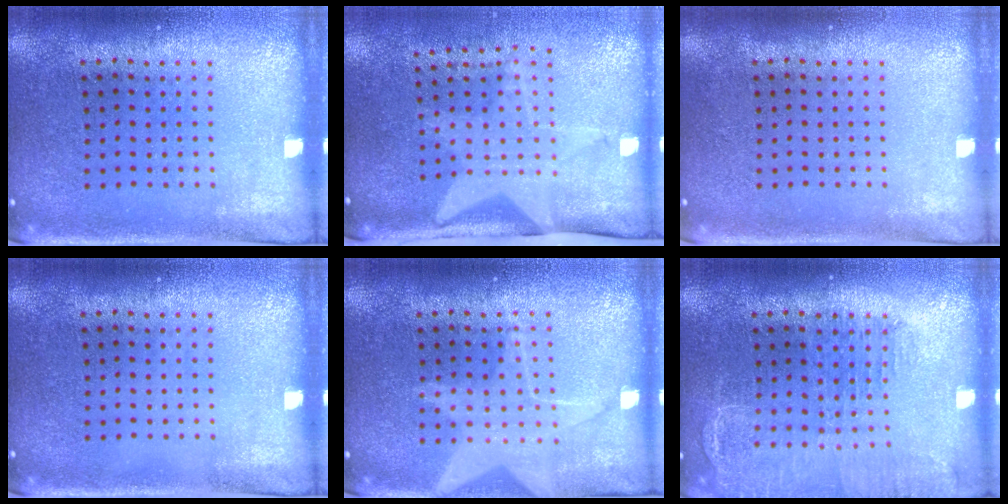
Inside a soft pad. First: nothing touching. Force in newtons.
{"total": 2.1, "press": 1.5, "slide": 1.4}
{"total": 0.0}
{"total": 0.0}
{"total": 1.5, "press": 1.3, "slide": 0.6}
{"total": 1.6, "press": 1.6, "slide": 0.4}